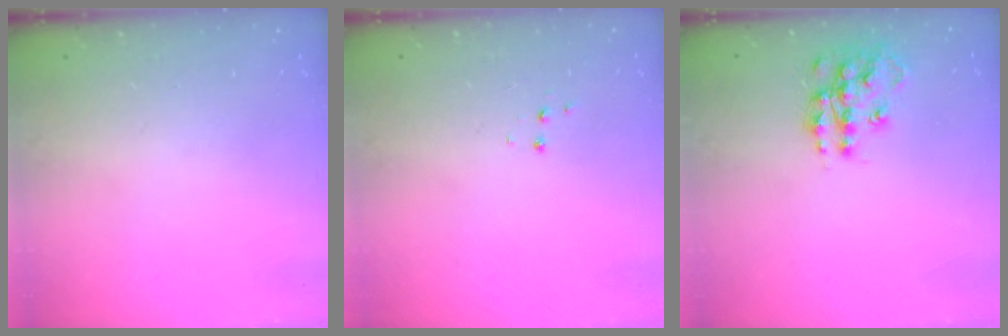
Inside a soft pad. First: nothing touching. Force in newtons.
{"total": 3.4, "press": 3.3, "slide": 0.6}
{"total": 13.2, "press": 13.1, "slide": 0.9}